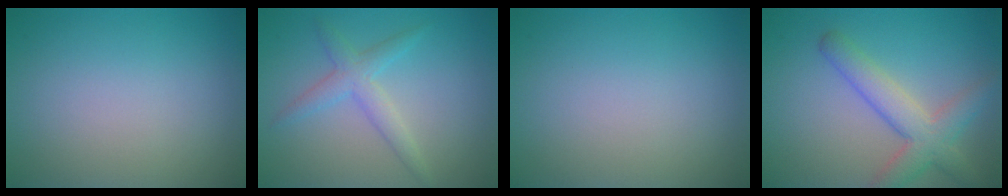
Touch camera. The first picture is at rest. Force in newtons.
{"total": 2.5, "press": 2.5, "slide": 0.1}
{"total": 0.0}
{"total": 4.6, "press": 4.6, "slide": 0.3}